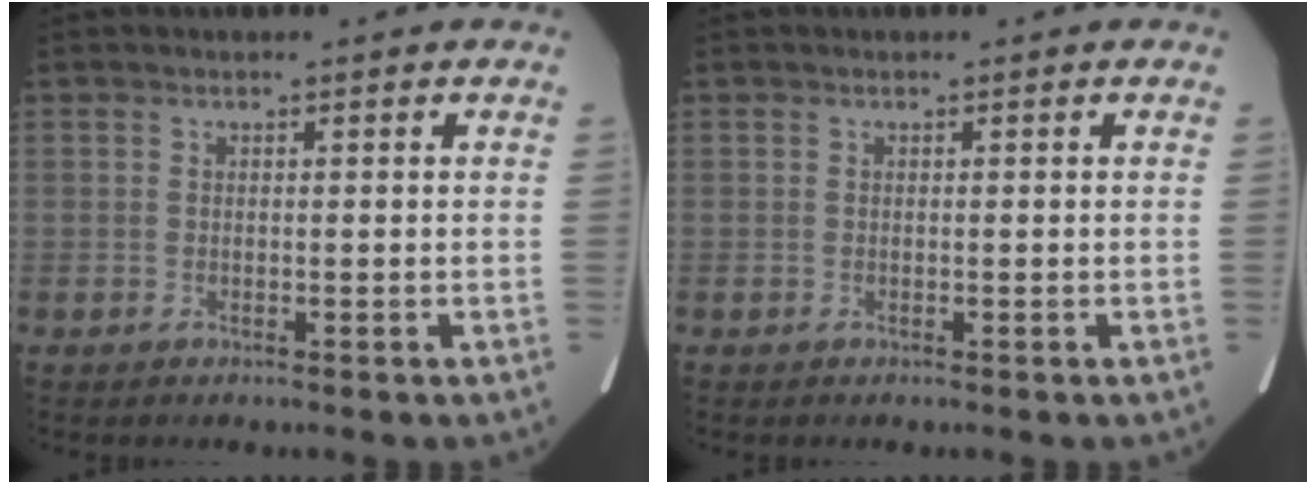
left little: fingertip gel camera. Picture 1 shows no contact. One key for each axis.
{"total": 0.0}